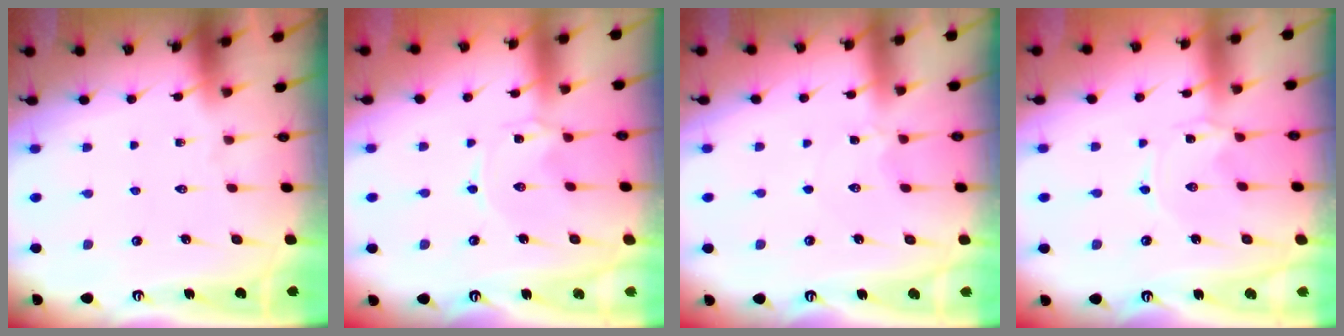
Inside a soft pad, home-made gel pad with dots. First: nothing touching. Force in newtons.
{"total": 0.0}
{"total": 2.8, "press": 2.8, "slide": 0.3}
{"total": 0.0}